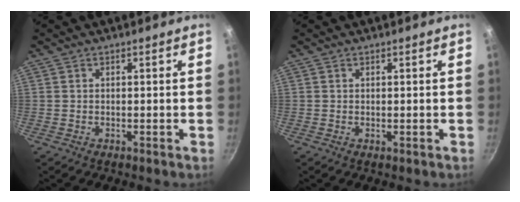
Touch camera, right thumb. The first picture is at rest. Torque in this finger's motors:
{"motor_torque": [0.22, -0.05, -0.12, 0.31, -0.01]}